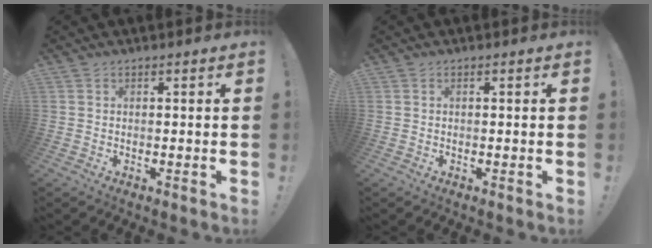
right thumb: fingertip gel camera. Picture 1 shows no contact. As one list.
[{"total": 0.0}]